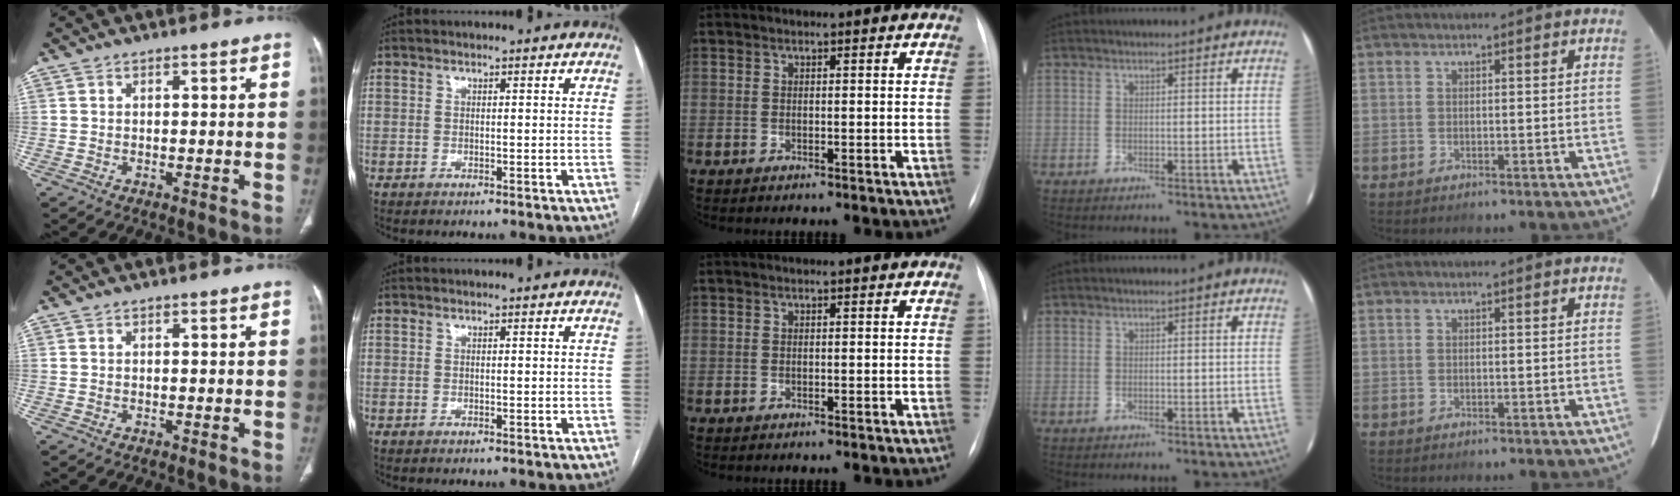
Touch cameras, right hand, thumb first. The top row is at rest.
{}